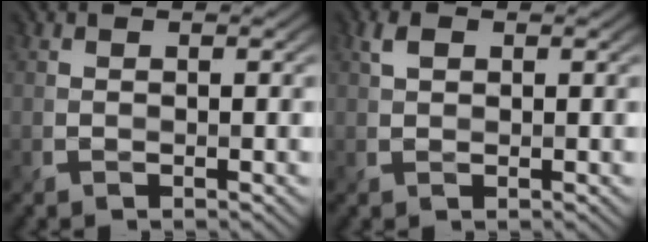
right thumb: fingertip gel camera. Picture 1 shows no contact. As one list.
[{"total": 1.7, "force": [0.6, 1.1, 1.1], "torque": [-0.026, 0.003, 0.011]}]